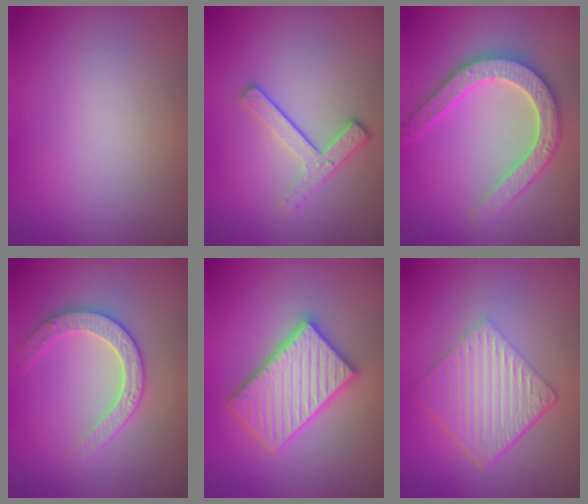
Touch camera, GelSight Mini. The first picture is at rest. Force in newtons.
{"total": 3.3, "press": 2.3, "slide": 2.3}
{"total": 5.3, "press": 5.2, "slide": 0.9}
{"total": 2.8, "press": 2.8, "slide": 0.3}
{"total": 5.5, "press": 5.5, "slide": 0.8}
{"total": 6.3, "press": 4.3, "slide": 4.6}